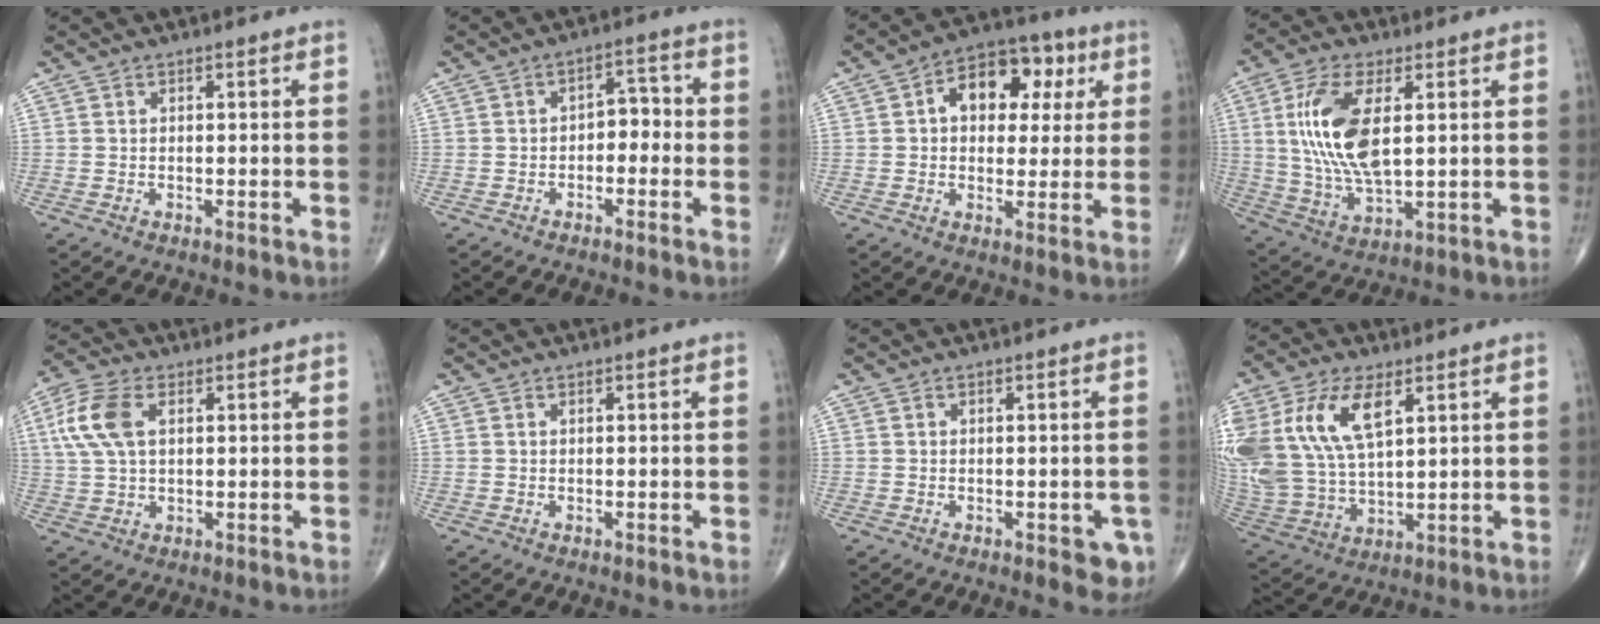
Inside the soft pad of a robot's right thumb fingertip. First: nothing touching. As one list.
[{"total": 4.5, "force": [-1.2, 2.9, 3.2], "torque": [-0.027, 0.026, -0.027]}, {"total": 12.8, "force": [3.5, 8.6, 8.9], "torque": [-0.081, 0.016, 0.044]}, {"total": 14.4, "force": [2.9, 6.2, 12.6], "torque": [-0.263, -0.013, 0.063]}, {"total": 9.3, "force": [2.5, 5.2, 7.3], "torque": [-0.169, 0.012, 0.047]}, {"total": 0.0}, {"total": 3.7, "force": [-1.5, 1.8, 2.9], "torque": [-0.007, -0.001, -0.017]}, {"total": 20.4, "force": [7.7, 10.8, 15.5], "torque": [-0.353, -0.008, 0.155]}]